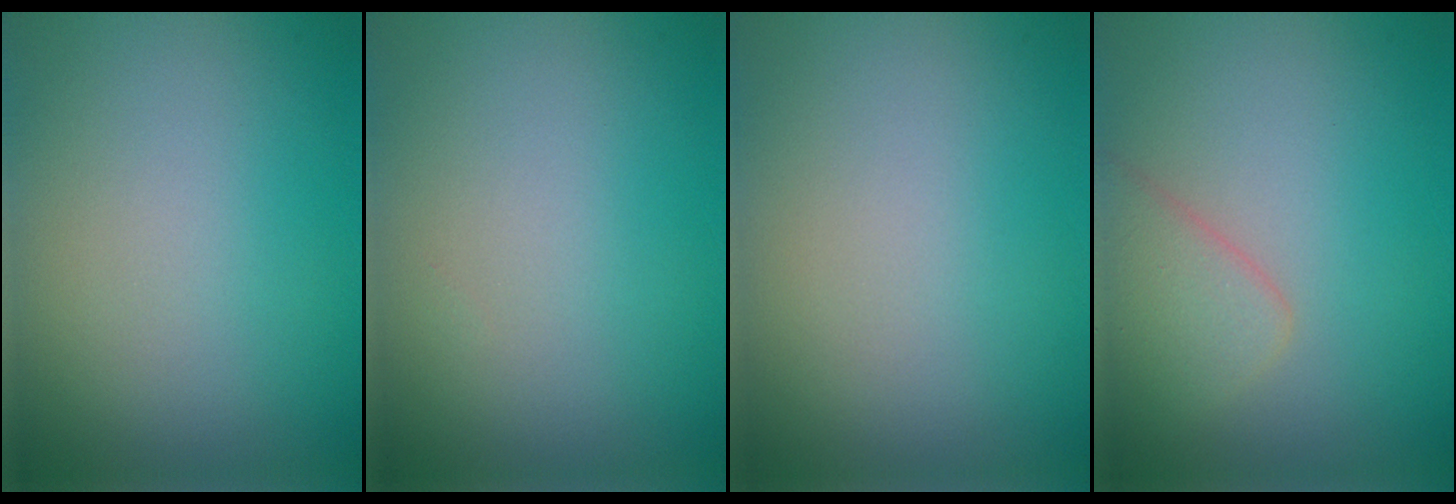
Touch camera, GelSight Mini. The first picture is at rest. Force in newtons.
{"total": 0.0}
{"total": 0.0}
{"total": 2.5, "press": 2.5, "slide": 0.2}